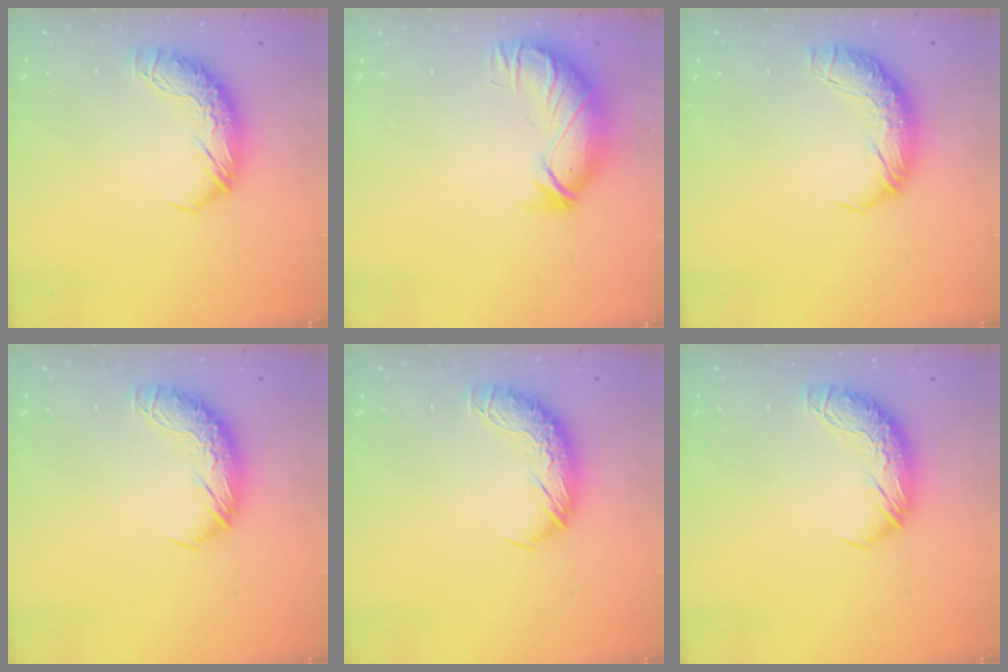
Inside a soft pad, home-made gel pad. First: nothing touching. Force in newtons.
{"total": 3.7, "press": 2.2, "slide": 2.9}
{"total": 2.4, "press": 1.1, "slide": 2.2}
{"total": 0.0}
{"total": 0.0}
{"total": 0.0}